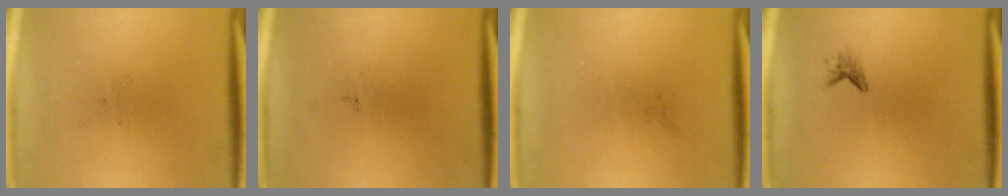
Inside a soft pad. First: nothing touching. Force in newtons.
{"total": 0.0}
{"total": 0.0}
{"total": 1.0}